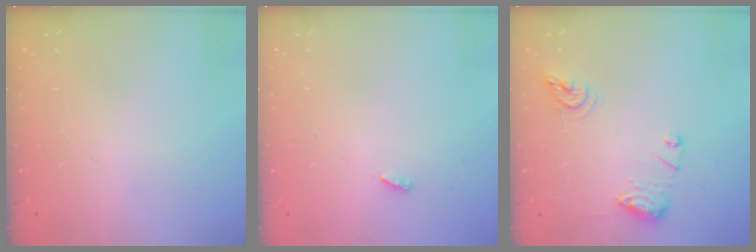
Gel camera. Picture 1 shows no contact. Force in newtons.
{"total": 1.9, "press": 1.9, "slide": 0.3}
{"total": 11.2, "press": 11.1, "slide": 1.1}